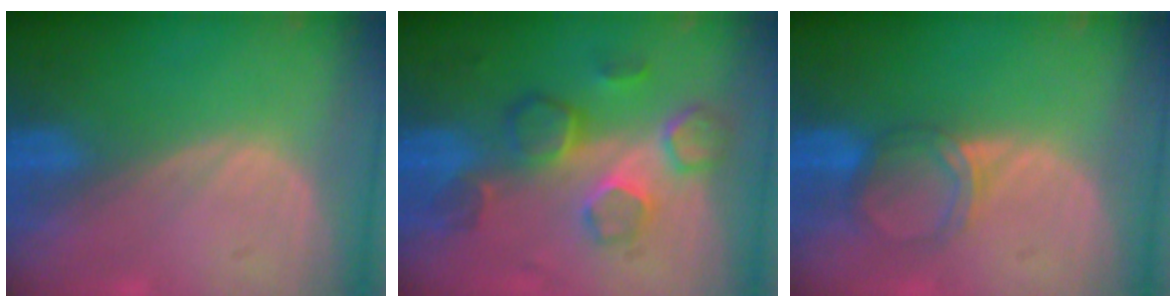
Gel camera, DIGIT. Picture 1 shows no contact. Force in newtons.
{"total": 8.6, "press": 7.5, "slide": 4.2}
{"total": 3.7, "press": 3.4, "slide": 1.6}